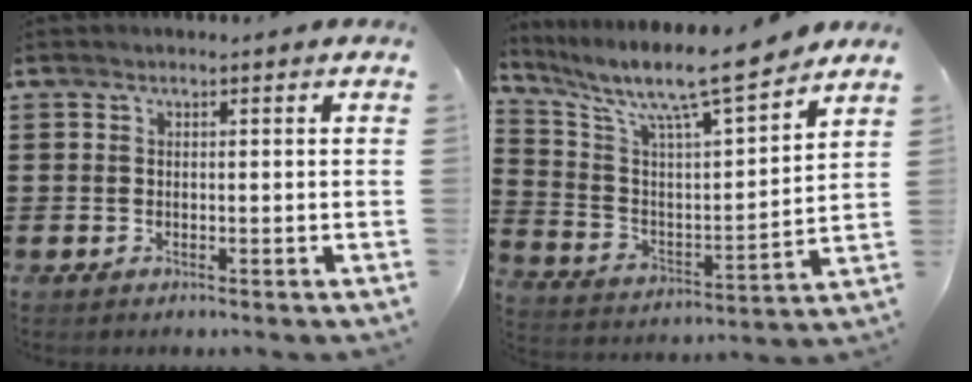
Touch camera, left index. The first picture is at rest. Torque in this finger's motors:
{"motor_torque": [2.14, 0.00, 0.66, 0.21]}